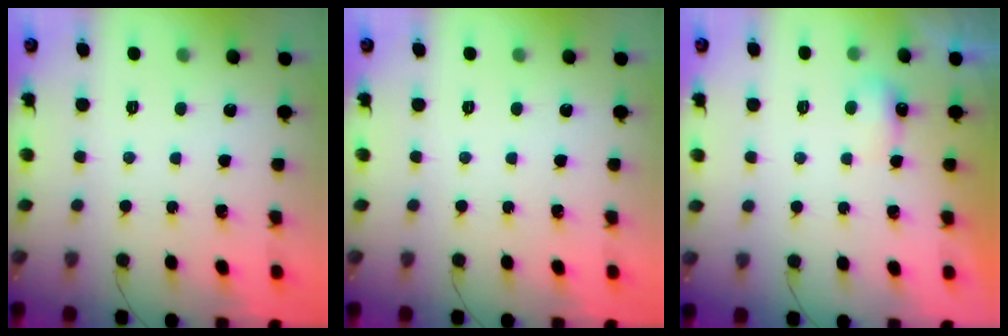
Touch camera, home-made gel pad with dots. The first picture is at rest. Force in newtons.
{"total": 0.0}
{"total": 4.0, "press": 3.9, "slide": 0.7}